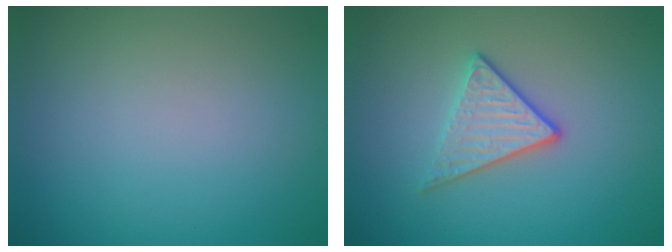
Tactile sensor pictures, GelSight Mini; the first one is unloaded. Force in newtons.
{"total": 2.9, "press": 2.6, "slide": 1.4}